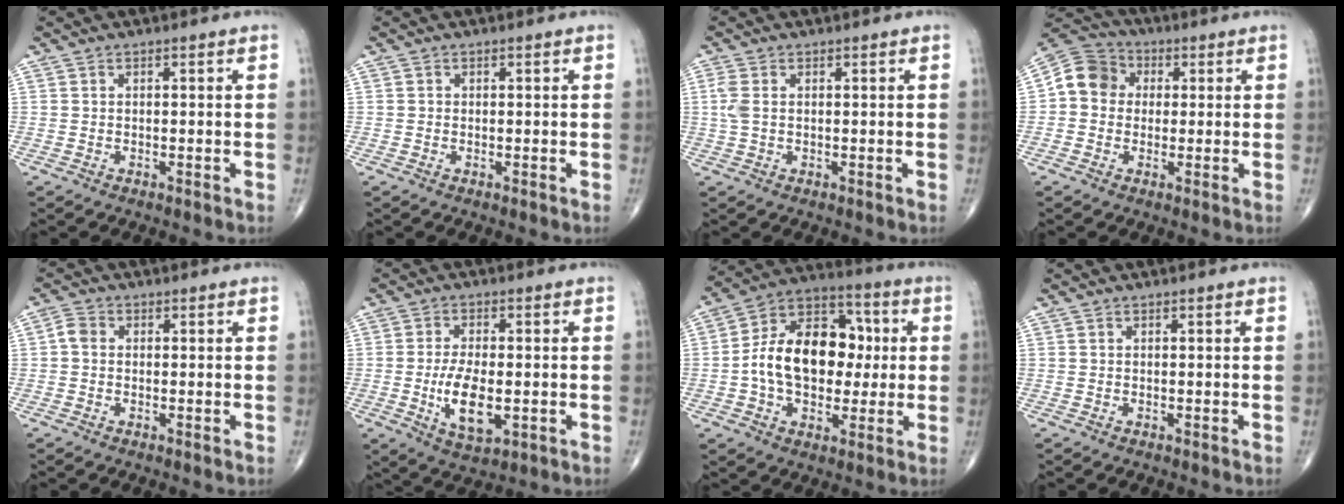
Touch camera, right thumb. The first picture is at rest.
{"total": 0.0}
{"total": 2.7, "force": [0.3, 1.6, 2.2], "torque": [-0.070, 0.006, 0.007]}
{"total": 7.9, "force": [0.3, 7.0, 3.7], "torque": [-0.049, 0.024, -0.010]}
{"total": 2.3, "force": [-0.1, 1.9, 1.4], "torque": [-0.022, 0.007, -0.009]}
{"total": 9.2, "force": [-1.7, 4.2, 7.9], "torque": [-0.138, -0.007, -0.025]}
{"total": 18.8, "force": [0.2, 12.7, 13.8], "torque": [-0.187, 0.032, -0.001]}
{"total": 0.0}